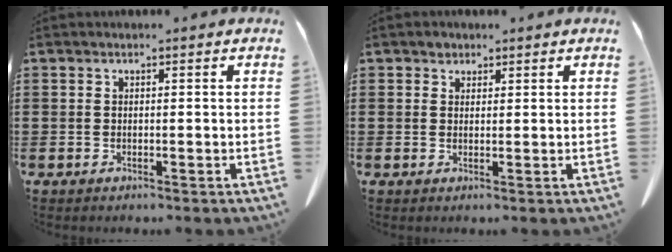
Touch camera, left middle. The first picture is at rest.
{"total": 1.2, "force": [0.9, 0.8, 0.1], "torque": [-0.006, 0.004, 0.018]}